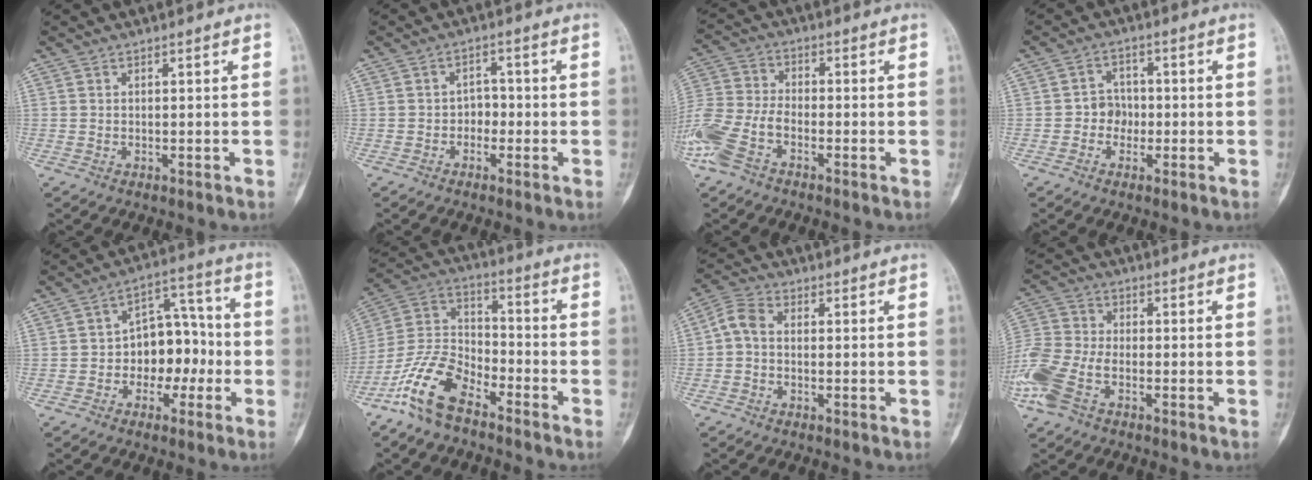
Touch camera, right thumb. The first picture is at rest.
{"total": 4.0, "force": [-1.5, 3.2, 2.0], "torque": [0.003, 0.022, -0.035]}
{"total": 11.3, "force": [-5.8, 6.1, 7.6], "torque": [-0.180, 0.019, -0.125]}
{"total": 4.0, "force": [-1.0, 3.5, 1.6], "torque": [0.005, 0.014, -0.027]}
{"total": 10.8, "force": [-2.2, 7.5, 7.4], "torque": [-0.061, 0.046, -0.044]}
{"total": 13.5, "force": [-9.1, 6.1, 7.9], "torque": [-0.157, 0.062, -0.187]}
{"total": 4.3, "force": [-0.5, 2.8, 3.3], "torque": [-0.064, 0.015, -0.023]}
{"total": 11.8, "force": [-5.1, 6.6, 8.3], "torque": [-0.207, 0.014, -0.108]}